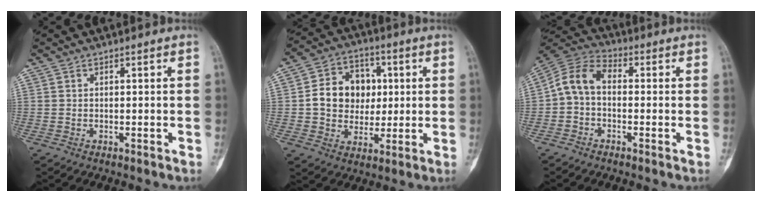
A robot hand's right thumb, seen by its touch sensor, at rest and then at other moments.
{"total": 12.7, "force": [1.2, 10.5, 7.0], "torque": [-0.070, 0.012, 0.017]}
{"total": 8.1, "force": [-0.5, 5.4, 6.0], "torque": [-0.104, 0.030, -0.028]}